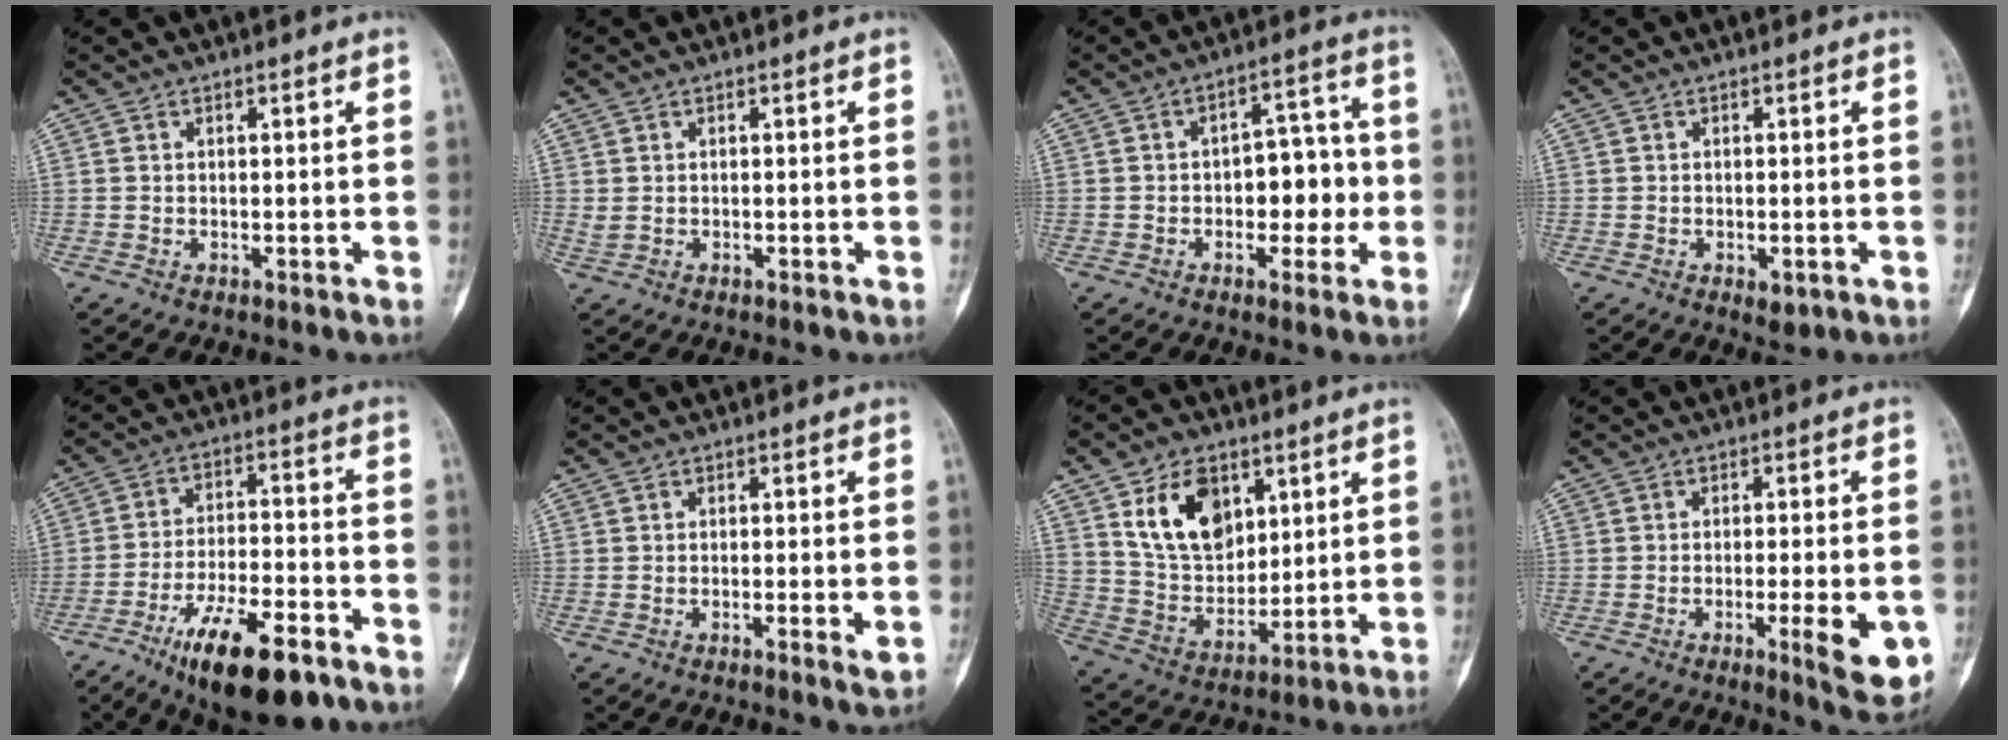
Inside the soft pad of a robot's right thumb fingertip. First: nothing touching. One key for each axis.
{"total": 0.8, "fx": 0.0, "fy": 0.5, "fz": 0.6, "tx": -0.017, "ty": 0.003, "tz": 0.004}
{"total": 9.0, "fx": -1.3, "fy": 5.5, "fz": 6.9, "tx": -0.052, "ty": 0.033, "tz": -0.022}
{"total": 2.4, "fx": -0.9, "fy": 1.2, "fz": 1.9, "tx": -0.017, "ty": 0.000, "tz": -0.006}
{"total": 16.6, "fx": -10.0, "fy": 5.6, "fz": 12.1, "tx": -0.194, "ty": 0.053, "tz": -0.160}
{"total": 2.4, "fx": -1.0, "fy": 0.3, "fz": 2.2, "tx": -0.039, "ty": -0.003, "tz": -0.017}
{"total": 14.0, "fx": 6.3, "fy": 9.4, "fz": 8.3, "tx": -0.105, "ty": -0.032, "tz": 0.130}
{"total": 9.4, "fx": -3.3, "fy": 2.1, "fz": 8.5, "tx": -0.107, "ty": -0.002, "tz": -0.042}